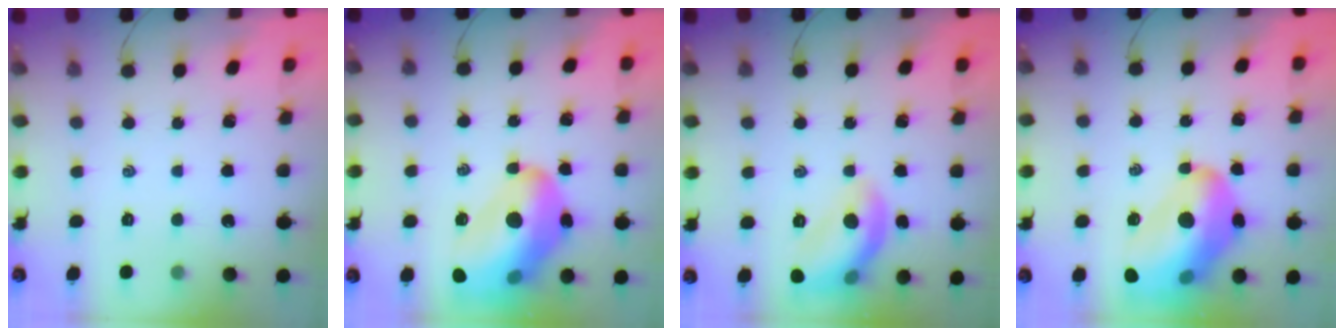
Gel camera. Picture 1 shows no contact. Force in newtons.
{"total": 21.5, "press": 21.0, "slide": 4.9}
{"total": 12.1, "press": 12.1, "slide": 1.0}
{"total": 21.5, "press": 21.0, "slide": 4.9}